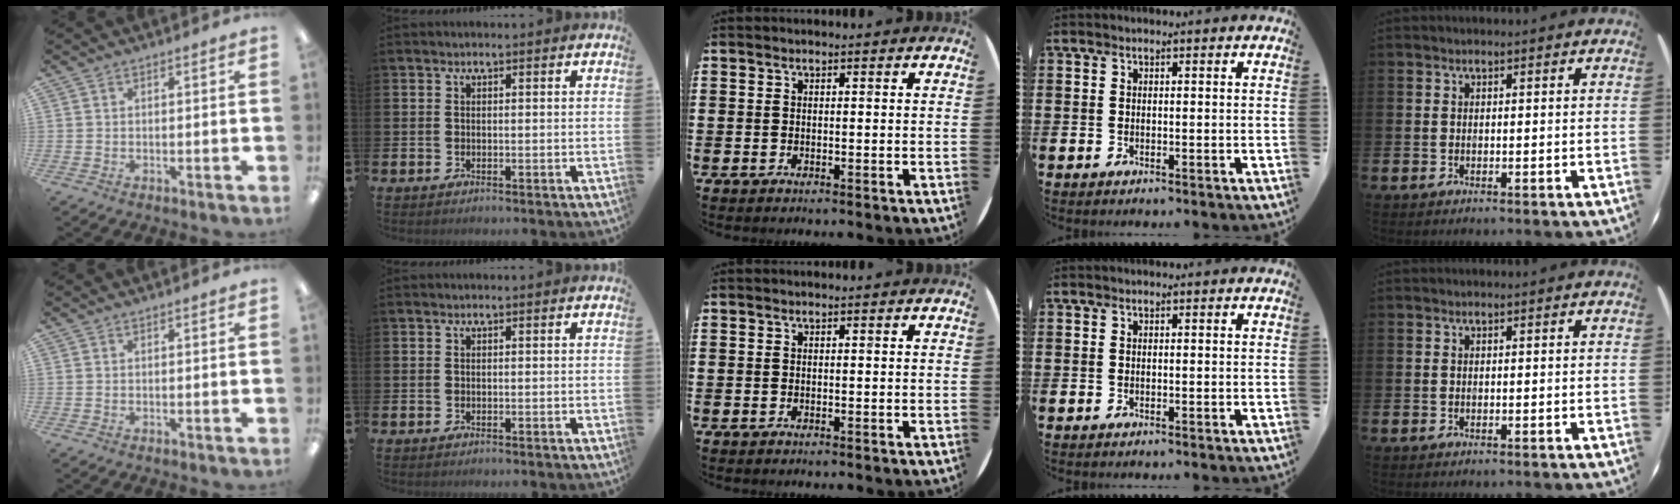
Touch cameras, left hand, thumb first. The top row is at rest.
{}